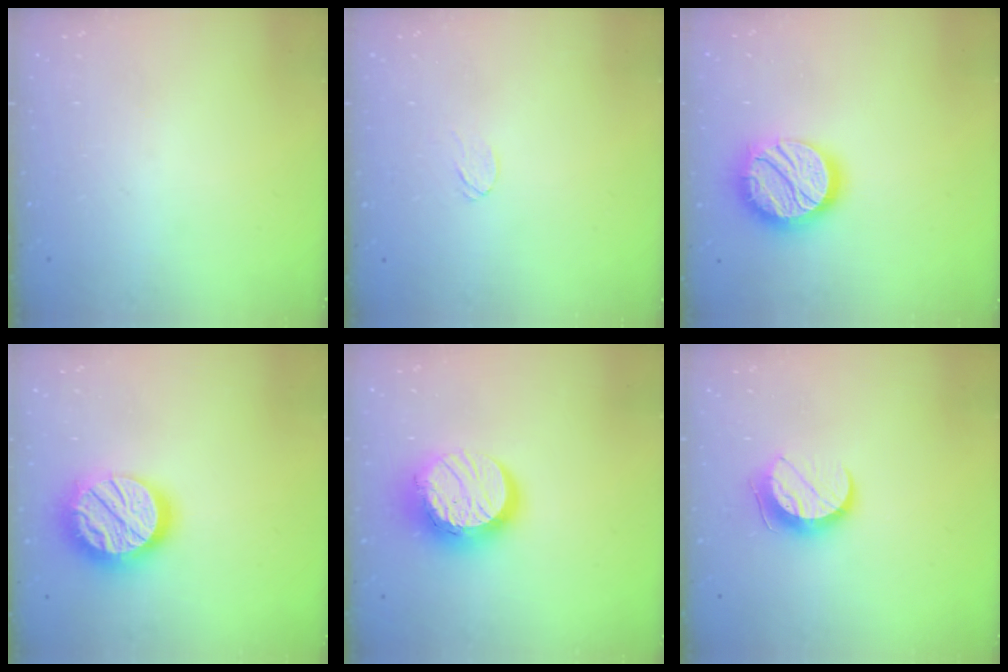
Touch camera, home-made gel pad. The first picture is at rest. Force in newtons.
{"total": 3.2, "press": 3.2, "slide": 0.3}
{"total": 18.0, "press": 18.0, "slide": 1.2}
{"total": 19.9, "press": 19.8, "slide": 1.5}
{"total": 14.8, "press": 14.8, "slide": 1.5}
{"total": 10.1, "press": 10.1, "slide": 0.8}